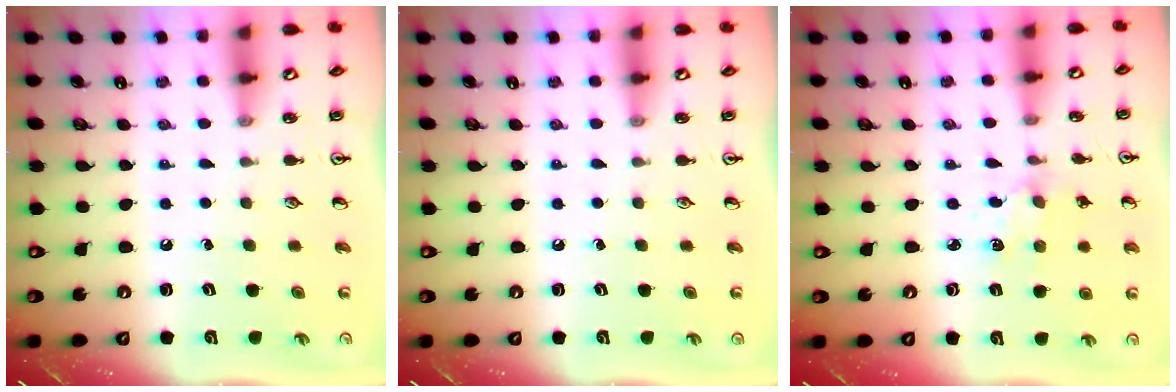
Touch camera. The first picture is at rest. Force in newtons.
{"total": 0.0}
{"total": 3.7, "press": 3.6, "slide": 0.5}